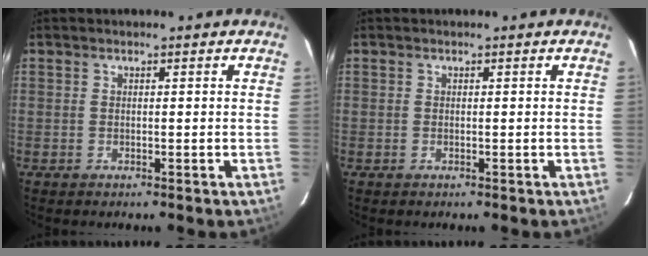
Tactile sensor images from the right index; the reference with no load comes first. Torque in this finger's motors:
{"motor_torque": [-0.07, 0.16, -0.03, 0.00]}